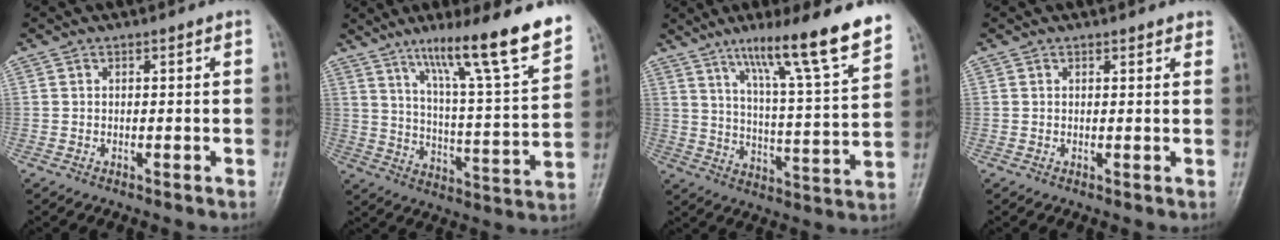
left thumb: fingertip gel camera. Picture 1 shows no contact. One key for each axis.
{"total": 20.4, "fx": 13.5, "fy": 2.0, "fz": 15.1, "tx": -0.207, "ty": -0.060, "tz": 0.213}
{"total": 18.5, "fx": 12.6, "fy": 1.3, "fz": 13.5, "tx": -0.185, "ty": -0.062, "tz": 0.196}
{"total": 2.2, "fx": 1.9, "fy": 0.6, "fz": 0.9, "tx": 0.001, "ty": -0.004, "tz": 0.019}